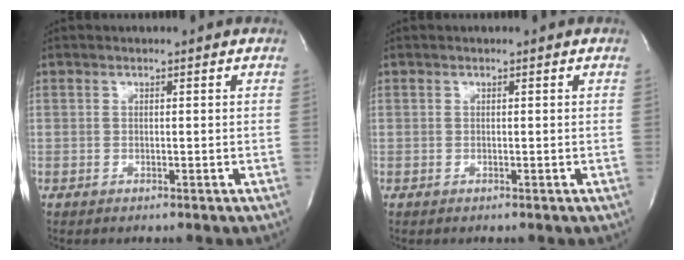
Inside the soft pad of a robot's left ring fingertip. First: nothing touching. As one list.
[{"total": 0.0}]